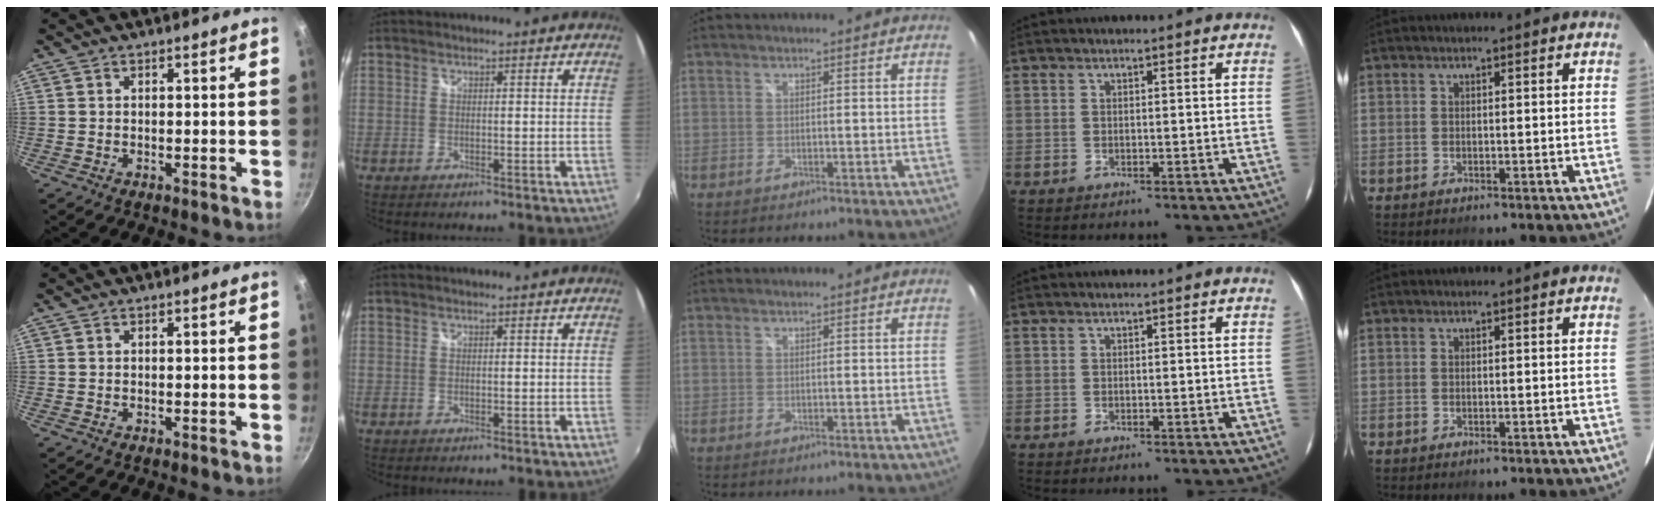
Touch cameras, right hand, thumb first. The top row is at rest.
{}